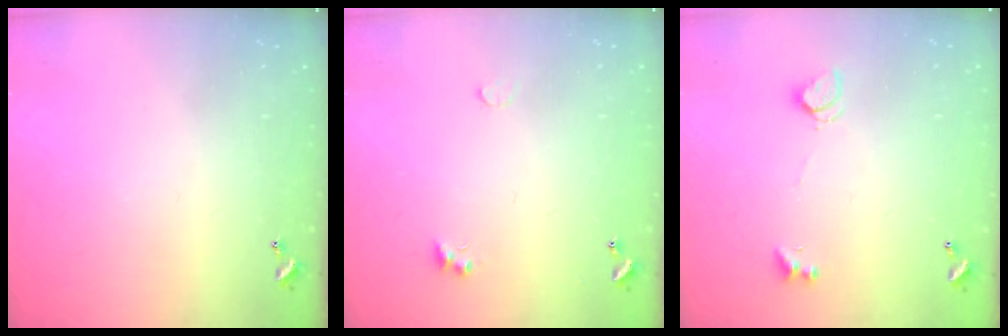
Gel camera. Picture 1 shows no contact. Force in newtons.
{"total": 1.9, "press": 1.7, "slide": 0.7}
{"total": 2.8, "press": 2.8, "slide": 0.6}